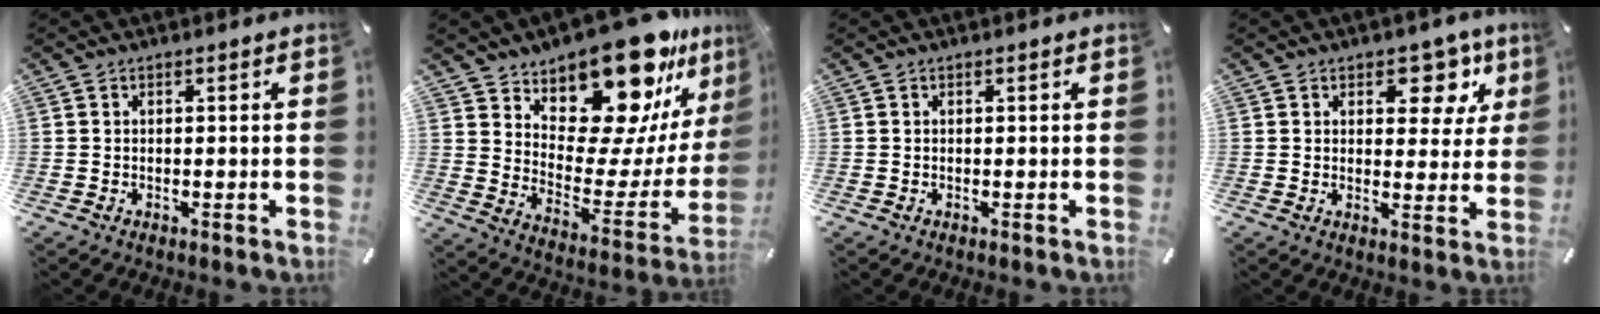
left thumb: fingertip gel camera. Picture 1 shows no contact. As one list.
[{"total": 20.8, "force": [16.0, 8.6, 10.0], "torque": [-0.131, -0.144, 0.267]}, {"total": 0.0}, {"total": 9.8, "force": [5.2, 6.3, 5.4], "torque": [-0.049, -0.031, 0.082]}]